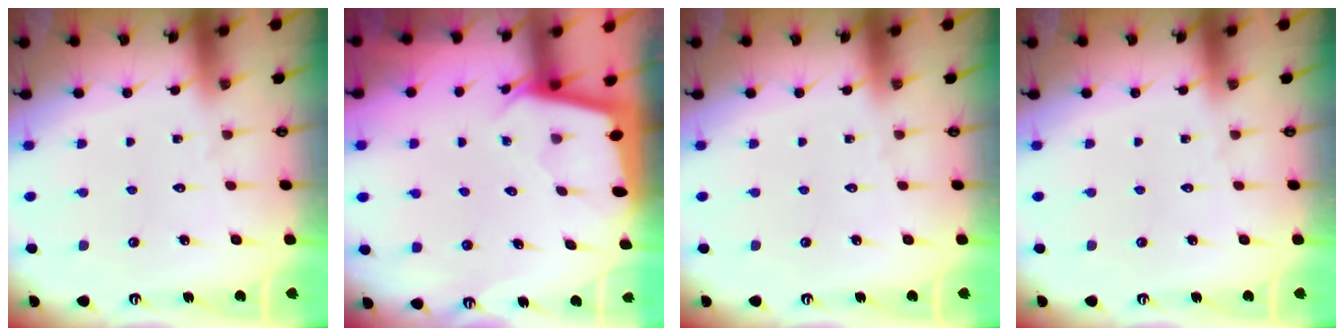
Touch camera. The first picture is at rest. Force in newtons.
{"total": 1.9, "press": 1.9, "slide": 0.1}
{"total": 0.0}
{"total": 0.0}